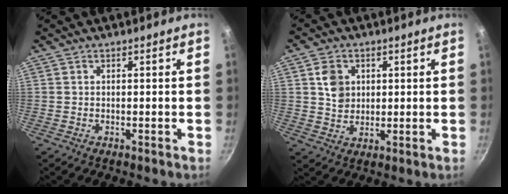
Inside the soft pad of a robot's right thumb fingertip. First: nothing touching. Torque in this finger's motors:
{"motor_torque": [0.62, 0.97, 0.07, 0.13, 0.17]}